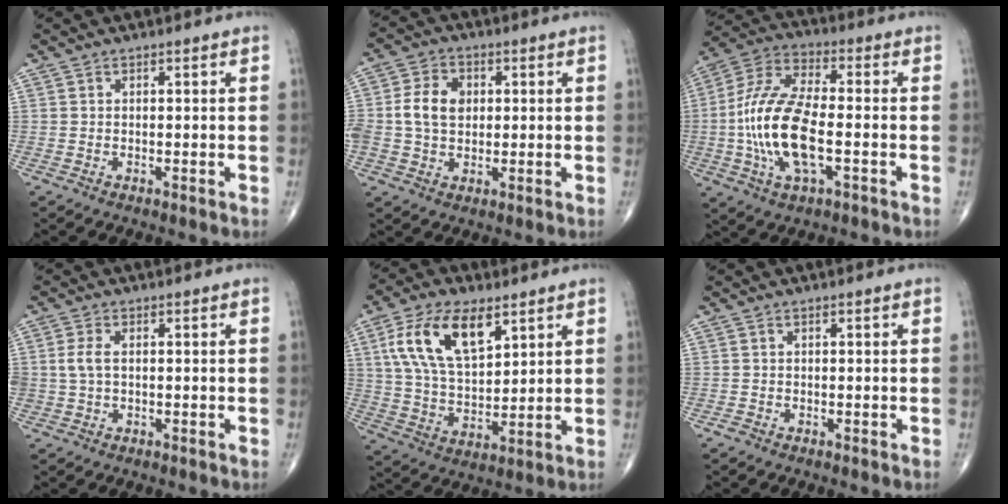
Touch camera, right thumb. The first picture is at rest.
{"total": 7.6, "force": [0.8, 5.7, 5.0], "torque": [-0.081, 0.008, 0.013]}
{"total": 17.0, "force": [-2.9, 7.1, 15.1], "torque": [-0.319, 0.023, -0.056]}
{"total": 3.1, "force": [0.3, 1.9, 2.4], "torque": [-0.056, 0.004, 0.007]}
{"total": 15.5, "force": [6.8, 7.7, 11.6], "torque": [-0.206, -0.017, 0.133]}
{"total": 0.7, "force": [-0.4, 0.5, 0.2], "torque": [-0.004, 0.000, -0.010]}